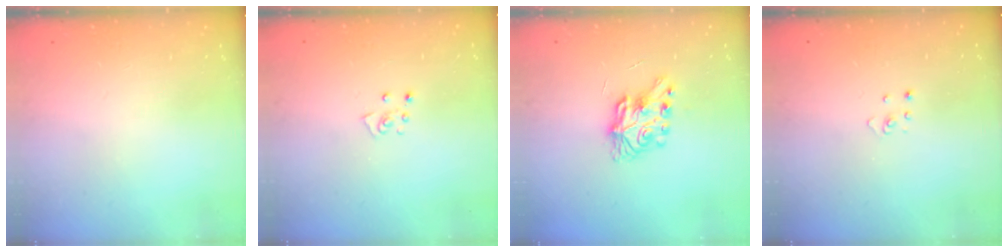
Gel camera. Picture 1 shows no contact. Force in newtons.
{"total": 4.2, "press": 4.1, "slide": 0.5}
{"total": 7.8, "press": 7.8, "slide": 0.1}
{"total": 2.2, "press": 2.2, "slide": 0.2}